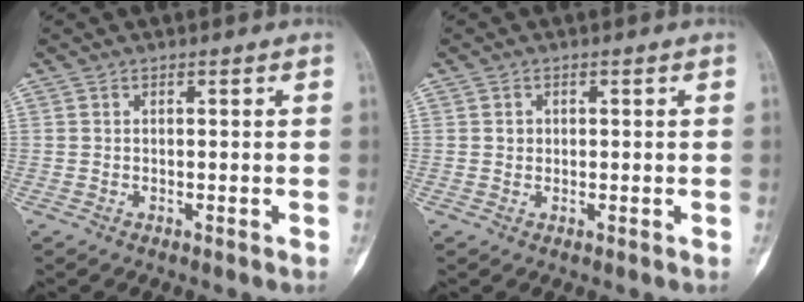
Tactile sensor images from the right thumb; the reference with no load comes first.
{"total": 1.1, "force": [0.2, 1.0, 0.3], "torque": [-0.001, 0.003, 0.003]}